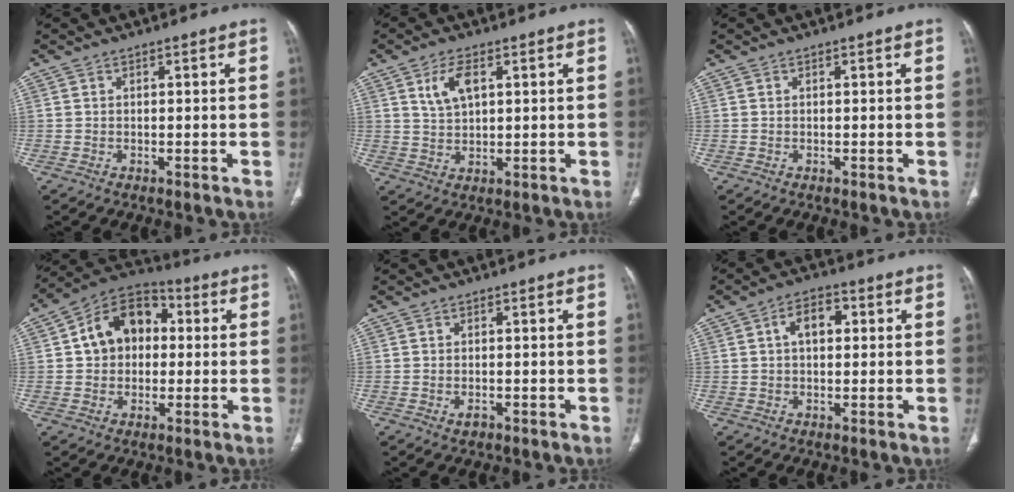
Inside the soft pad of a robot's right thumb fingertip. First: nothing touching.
{"total": 5.7, "force": [2.3, 2.9, 4.3], "torque": [-0.079, -0.005, 0.050]}
{"total": 0.0}
{"total": 13.2, "force": [1.8, 9.9, 8.6], "torque": [-0.104, 0.026, 0.018]}
{"total": 1.5, "force": [-0.7, 0.9, 1.0], "torque": [-0.016, 0.002, -0.008]}
{"total": 5.8, "force": [1.3, 3.5, 4.5], "torque": [-0.065, 0.014, 0.016]}